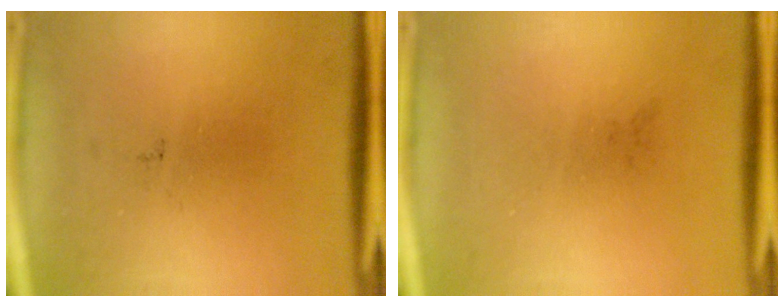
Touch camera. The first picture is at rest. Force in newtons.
{"total": 0.0}